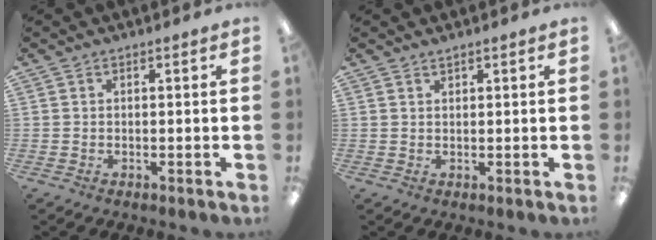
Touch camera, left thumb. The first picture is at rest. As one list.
[{"total": 1.0, "force": [0.9, 0.2, 0.2], "torque": [-0.005, -0.001, 0.018]}]